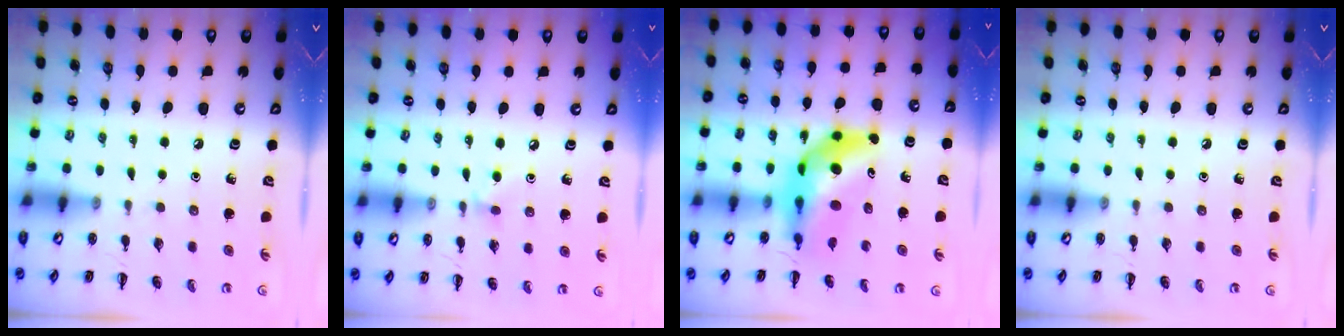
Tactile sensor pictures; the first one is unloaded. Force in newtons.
{"total": 5.4, "press": 5.0, "slide": 2.1}
{"total": 10.8, "press": 10.3, "slide": 3.2}
{"total": 0.0}